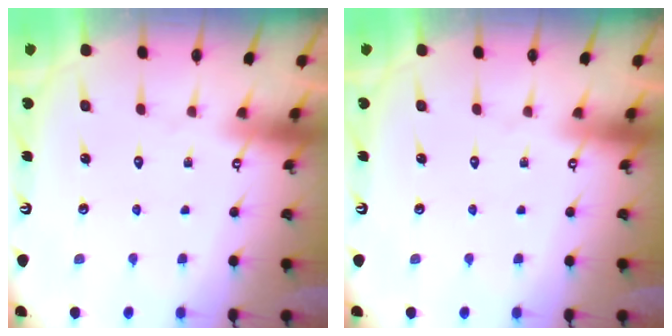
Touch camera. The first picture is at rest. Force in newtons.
{"total": 0.0}